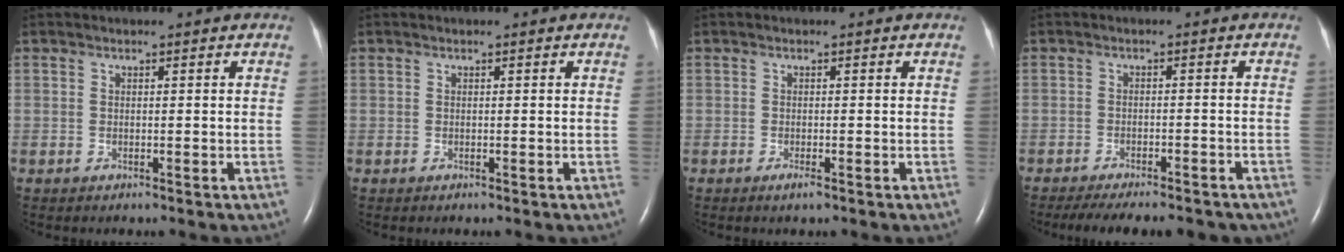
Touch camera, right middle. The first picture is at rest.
{"total": 0.0}
{"total": 0.9, "force": [-0.6, 0.1, 0.7], "torque": [-0.017, -0.002, -0.010]}
{"total": 14.3, "force": [-12.3, 3.9, 6.1], "torque": [-0.117, -0.007, -0.153]}